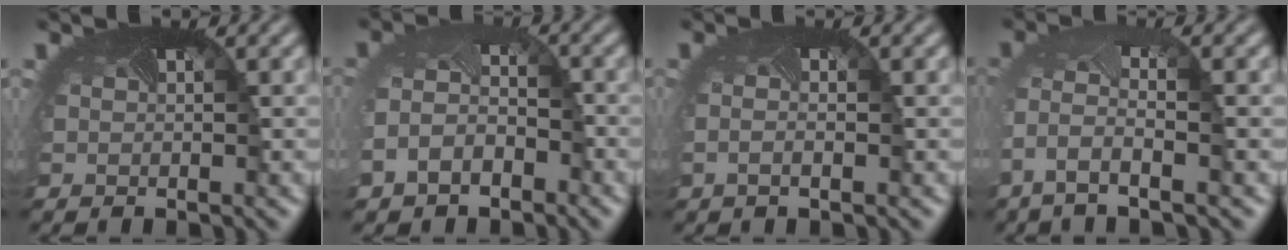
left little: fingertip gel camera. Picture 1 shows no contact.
{"total": 3.7, "force": [-2.1, 2.6, 1.6], "torque": [-0.049, -0.011, -0.047]}
{"total": 0.8, "force": [-0.4, 0.0, 0.7], "torque": [-0.019, -0.006, -0.007]}
{"total": 4.2, "force": [-2.1, 1.3, 3.4], "torque": [-0.103, -0.009, -0.049]}